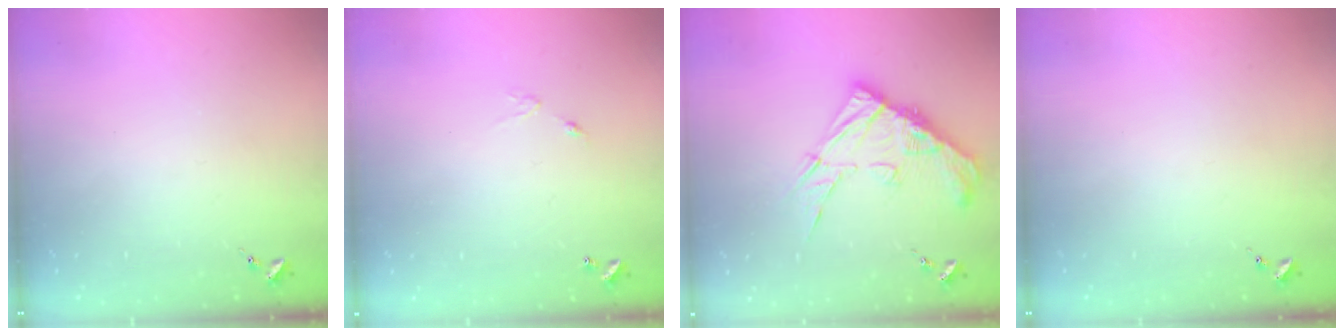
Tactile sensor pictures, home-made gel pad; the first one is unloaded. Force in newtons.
{"total": 4.8, "press": 4.8, "slide": 0.3}
{"total": 15.6, "press": 15.5, "slide": 1.4}
{"total": 0.0}